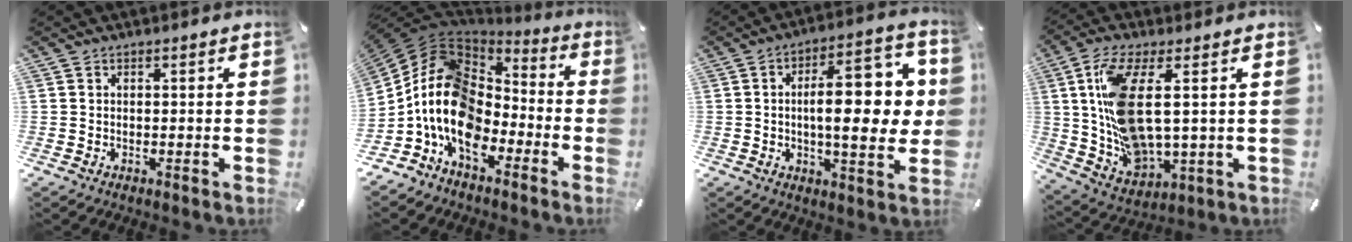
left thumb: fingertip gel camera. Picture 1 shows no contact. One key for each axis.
{"total": 15.9, "fx": -4.7, "fy": 11.4, "fz": 10.0, "tx": -0.237, "ty": 0.008, "tz": -0.091}
{"total": 17.2, "fx": 1.3, "fy": 6.8, "fz": 15.7, "tx": -0.212, "ty": -0.004, "tz": 0.014}
{"total": 15.8, "fx": 3.4, "fy": 7.3, "fz": 13.6, "tx": -0.308, "ty": -0.013, "tz": 0.061}